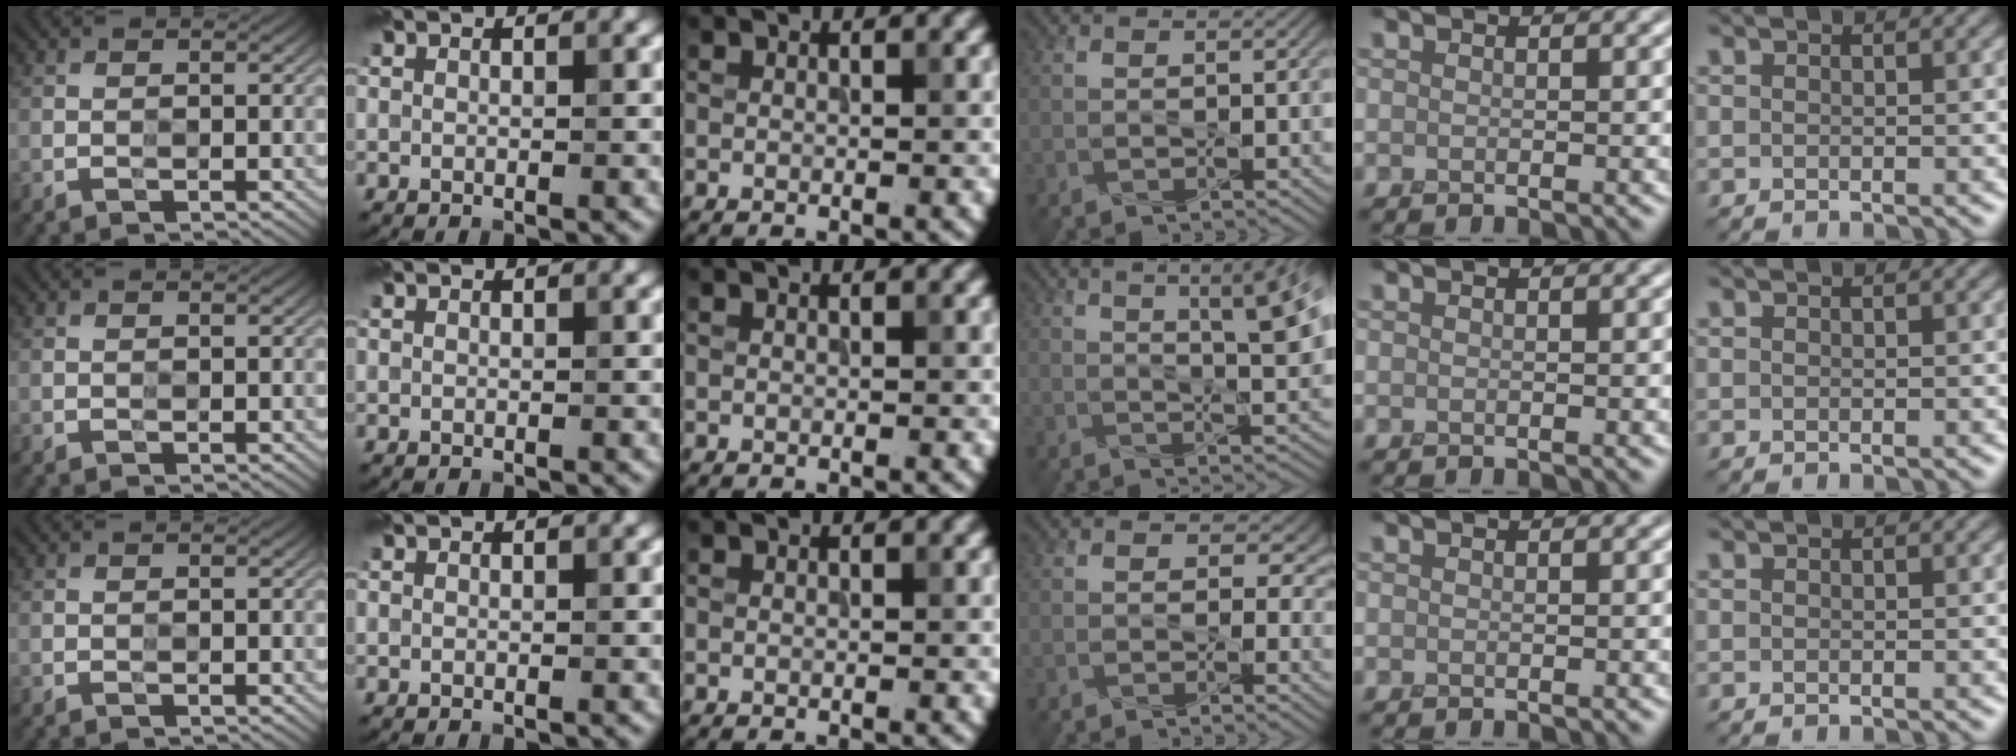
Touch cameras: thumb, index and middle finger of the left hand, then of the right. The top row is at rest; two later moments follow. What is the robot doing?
{"motion": "press", "object": "syringe"}